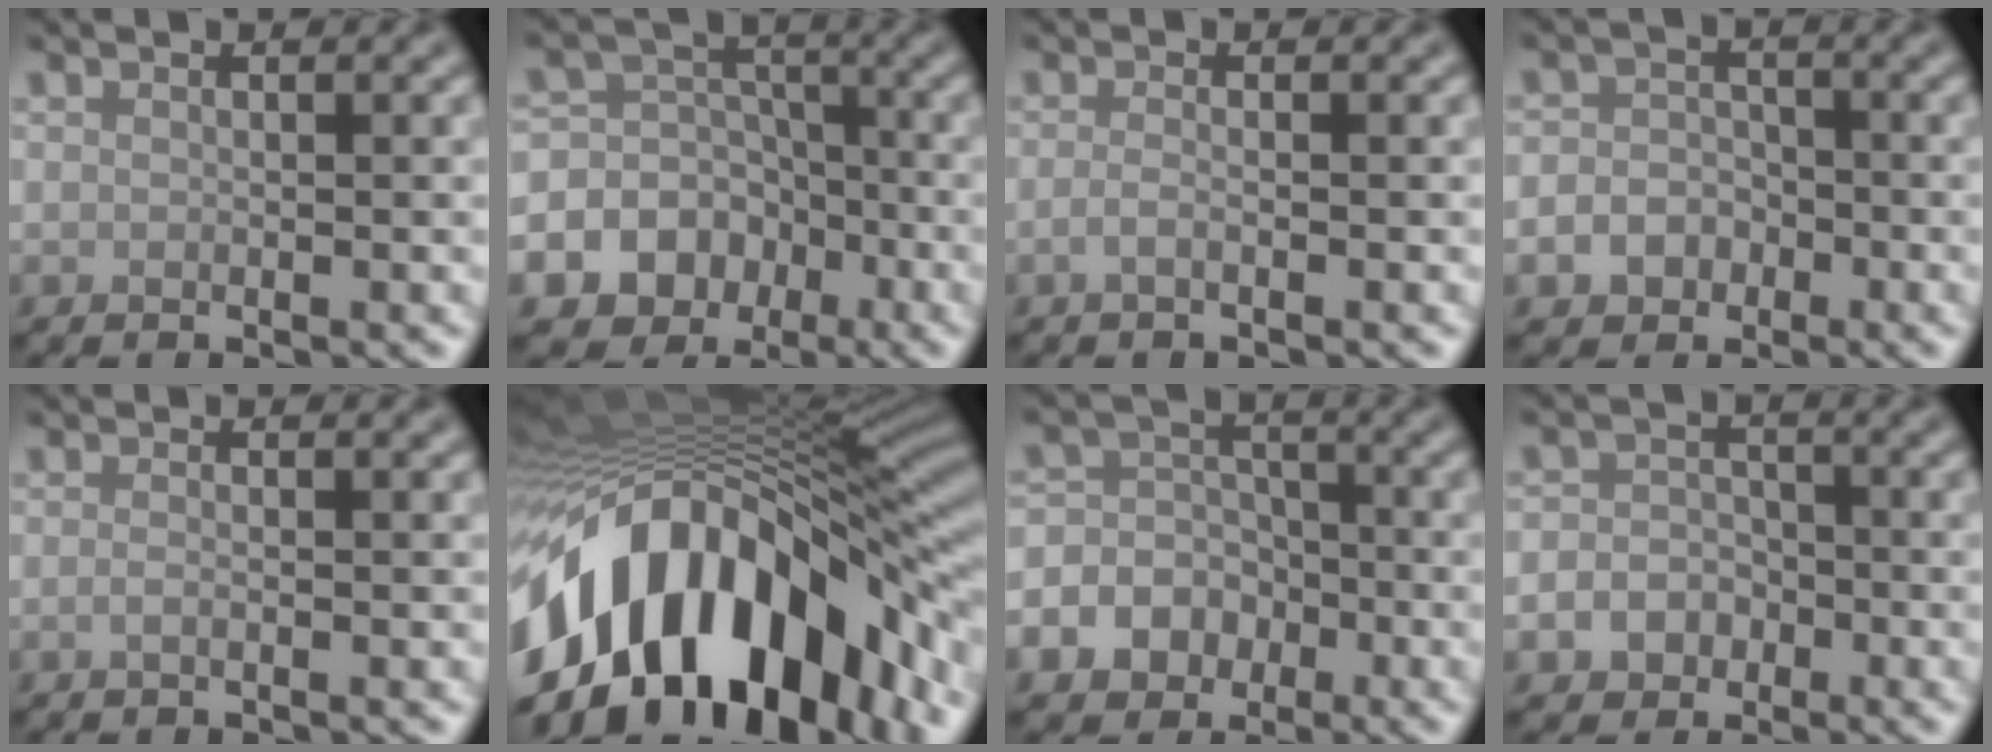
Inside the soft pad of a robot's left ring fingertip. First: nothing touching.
{"total": 13.7, "force": [-5.9, 12.0, 3.2], "torque": [-0.079, -0.025, -0.098]}
{"total": 1.2, "force": [-0.5, 0.4, 1.1], "torque": [-0.017, -0.003, -0.013]}
{"total": 3.3, "force": [-1.5, 2.8, 1.0], "torque": [0.008, 0.001, -0.033]}
{"total": 0.9, "force": [-0.2, 0.3, 0.8], "torque": [-0.012, -0.004, -0.007]}
{"total": 17.4, "force": [-6.8, 9.8, 12.5], "torque": [-0.222, -0.005, -0.110]}
{"total": 7.5, "force": [-3.1, 6.6, 1.9], "torque": [-0.027, 0.003, -0.068]}
{"total": 3.9, "force": [-1.7, 3.3, 1.1], "torque": [0.016, -0.002, -0.039]}